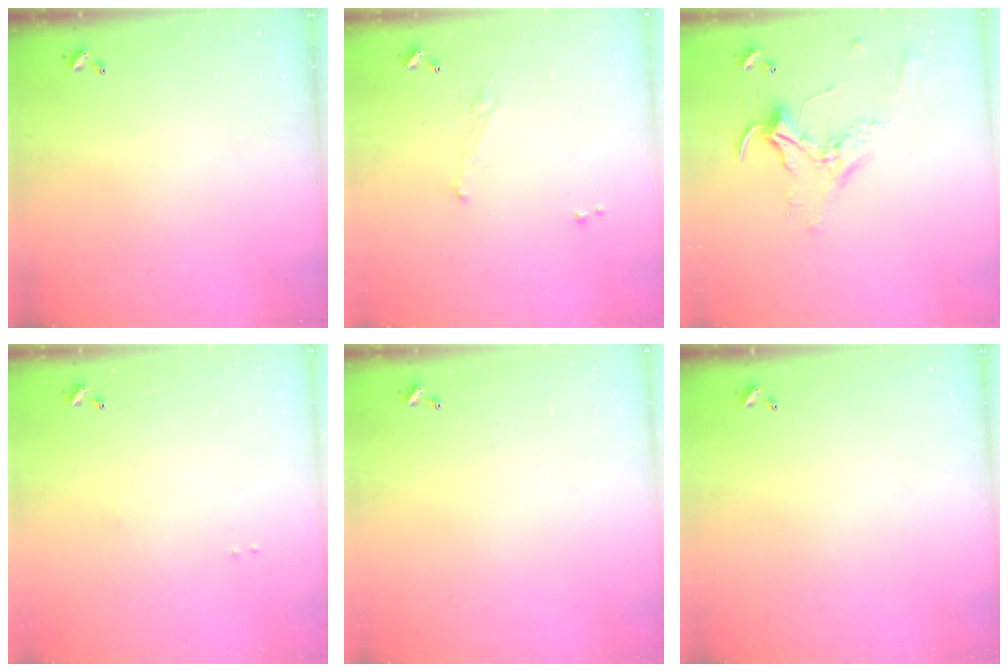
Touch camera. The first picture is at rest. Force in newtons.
{"total": 1.9, "press": 1.7, "slide": 0.8}
{"total": 2.3, "press": 2.3, "slide": 0.5}
{"total": 0.9, "press": 0.8, "slide": 0.5}
{"total": 2.6, "press": 2.6, "slide": 0.4}
{"total": 0.0}